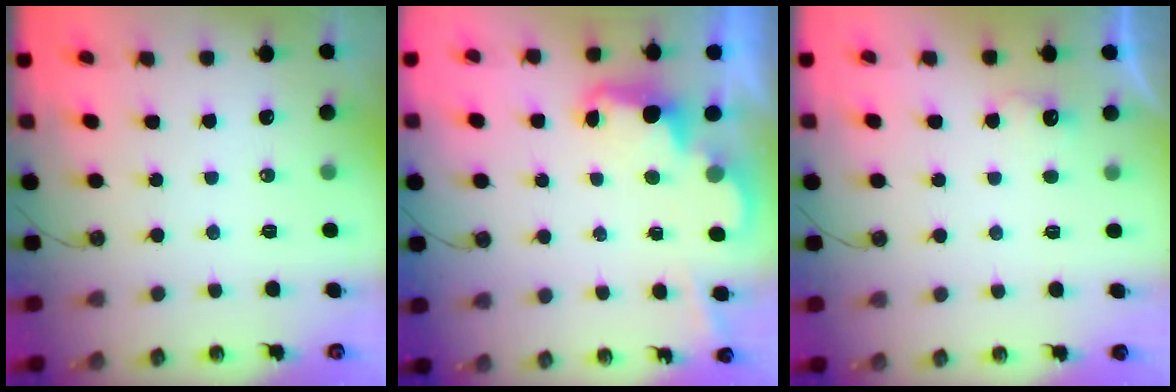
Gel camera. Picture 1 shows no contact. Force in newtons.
{"total": 2.5, "press": 2.5, "slide": 0.6}
{"total": 5.2, "press": 5.1, "slide": 0.8}